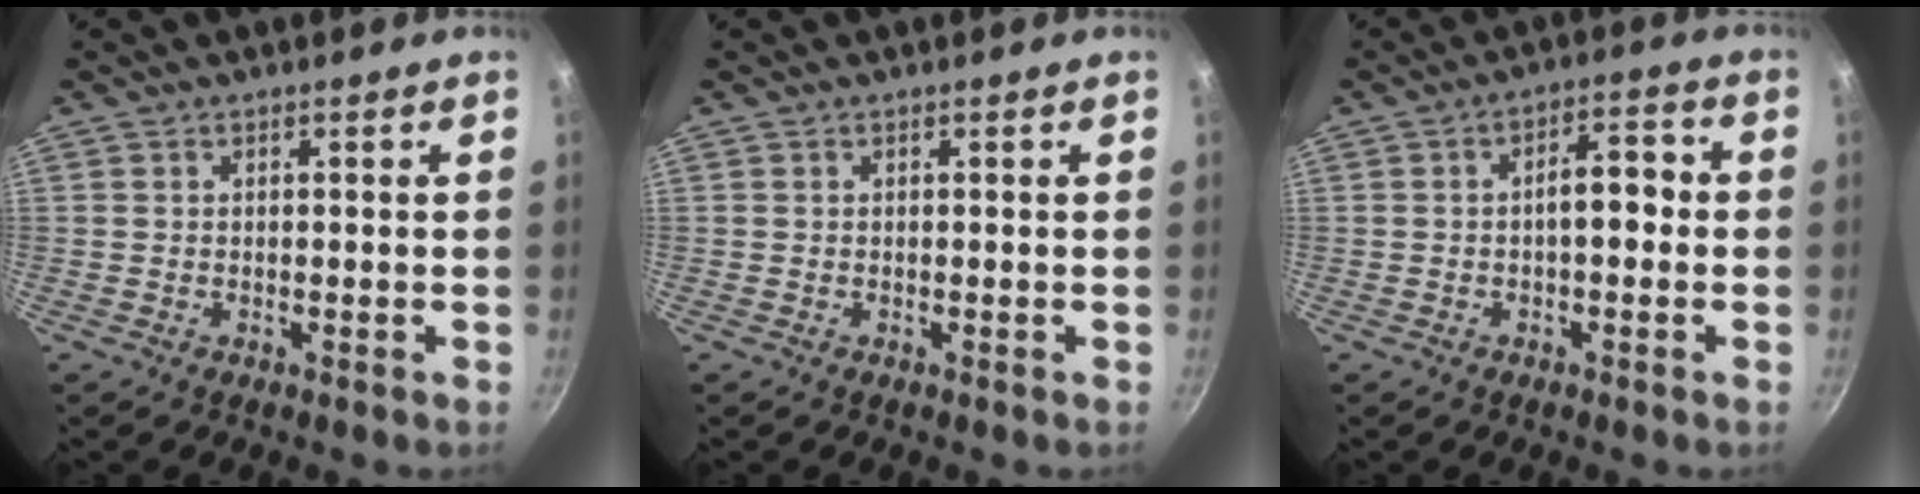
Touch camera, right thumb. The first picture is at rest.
{"total": 0.0}
{"total": 6.0, "force": [-0.6, 2.9, 5.2], "torque": [-0.057, 0.028, -0.015]}